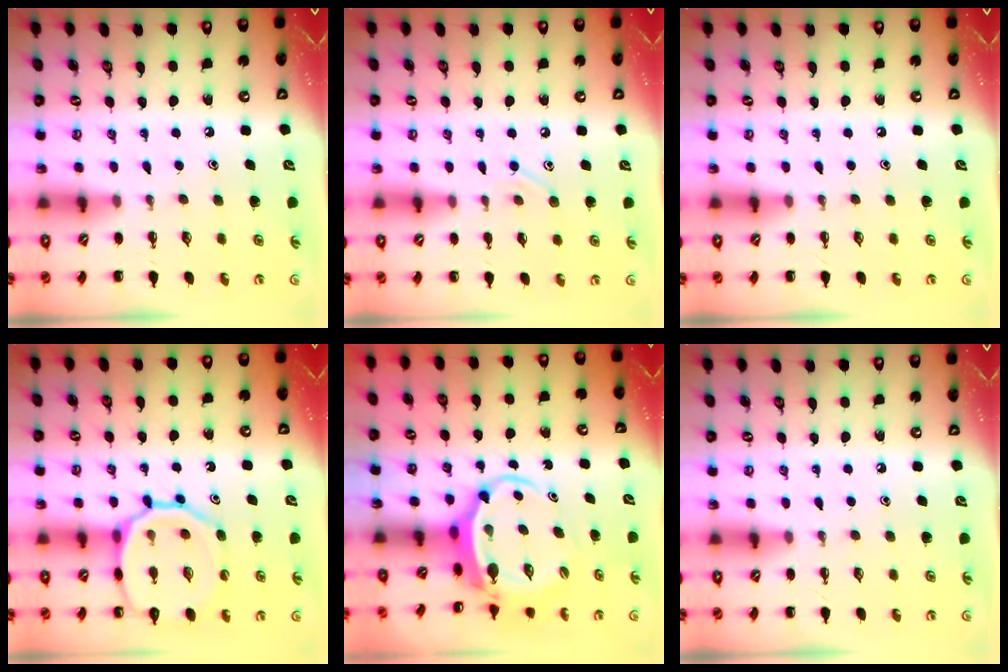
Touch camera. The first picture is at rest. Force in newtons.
{"total": 6.6, "press": 6.2, "slide": 2.1}
{"total": 0.0}
{"total": 16.1, "press": 16.0, "slide": 2.4}
{"total": 6.3, "press": 6.2, "slide": 1.4}
{"total": 0.0}